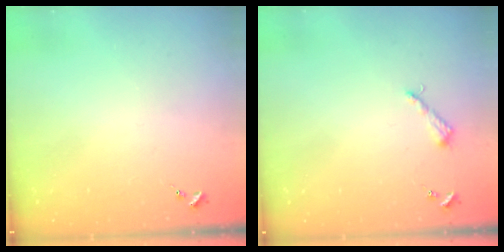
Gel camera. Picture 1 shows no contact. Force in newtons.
{"total": 4.2, "press": 4.1, "slide": 0.6}